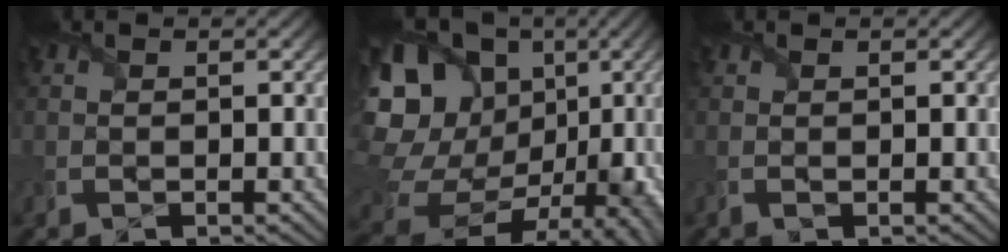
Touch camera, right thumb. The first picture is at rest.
{"total": 20.7, "force": [3.5, 17.6, 10.3], "torque": [-0.251, 0.007, 0.074]}
{"total": 0.0}